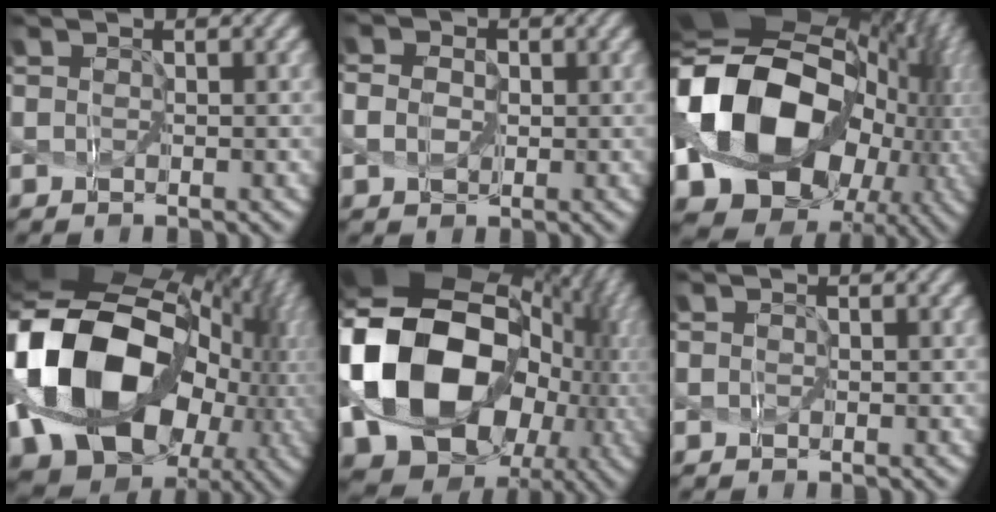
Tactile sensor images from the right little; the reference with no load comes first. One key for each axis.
{"total": 2.7, "fx": 0.0, "fy": 2.3, "fz": 1.5, "tx": -0.033, "ty": 0.008, "tz": -0.005}
{"total": 20.0, "fx": -2.0, "fy": 15.2, "fz": 12.8, "tx": -0.281, "ty": -0.023, "tz": -0.008}
{"total": 19.9, "fx": -1.5, "fy": 14.8, "fz": 13.2, "tx": -0.303, "ty": -0.012, "tz": -0.006}
{"total": 19.7, "fx": -1.1, "fy": 15.8, "fz": 11.8, "tx": -0.270, "ty": -0.009, "tz": 0.006}
{"total": 0.0}